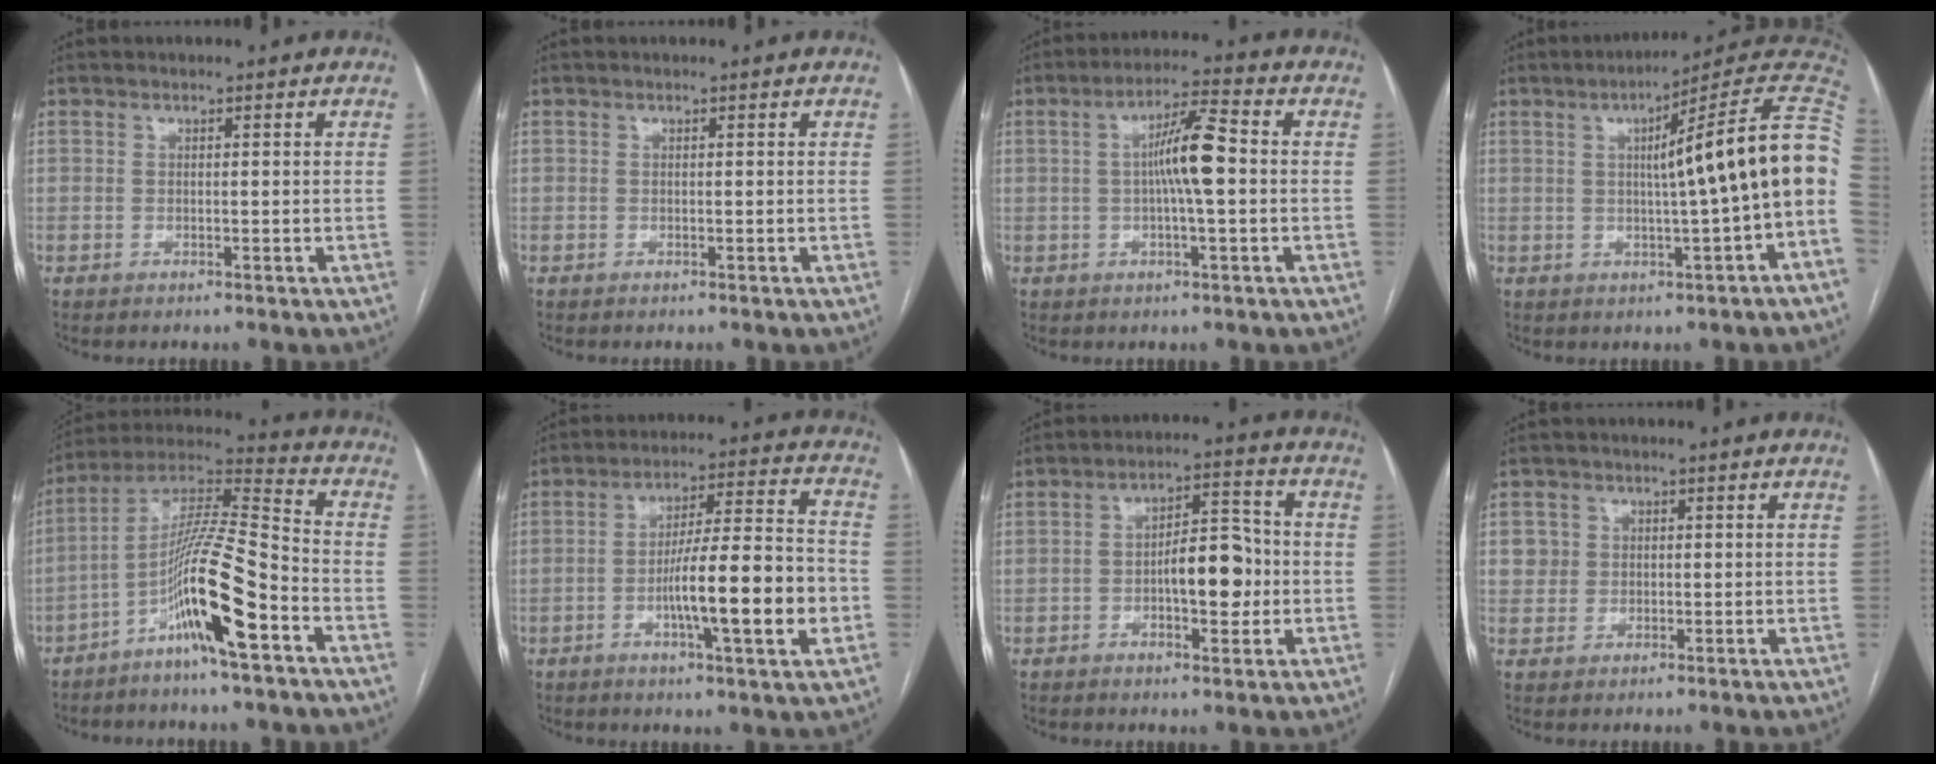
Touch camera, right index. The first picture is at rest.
{"total": 0.0}
{"total": 7.9, "force": [0.2, 0.7, 7.9], "torque": [-0.141, 0.014, -0.003]}
{"total": 15.0, "force": [0.7, -0.9, 15.0], "torque": [-0.196, 0.029, 0.002]}
{"total": 14.4, "force": [-6.5, 0.5, 12.8], "torque": [-0.243, 0.003, -0.123]}
{"total": 14.8, "force": [-3.8, 1.0, 14.2], "torque": [-0.232, 0.006, -0.060]}
{"total": 8.7, "force": [-1.5, 3.3, 7.9], "torque": [-0.124, 0.020, -0.020]}
{"total": 2.7, "force": [0.6, 2.7, 0.1], "torque": [0.009, 0.007, 0.010]}